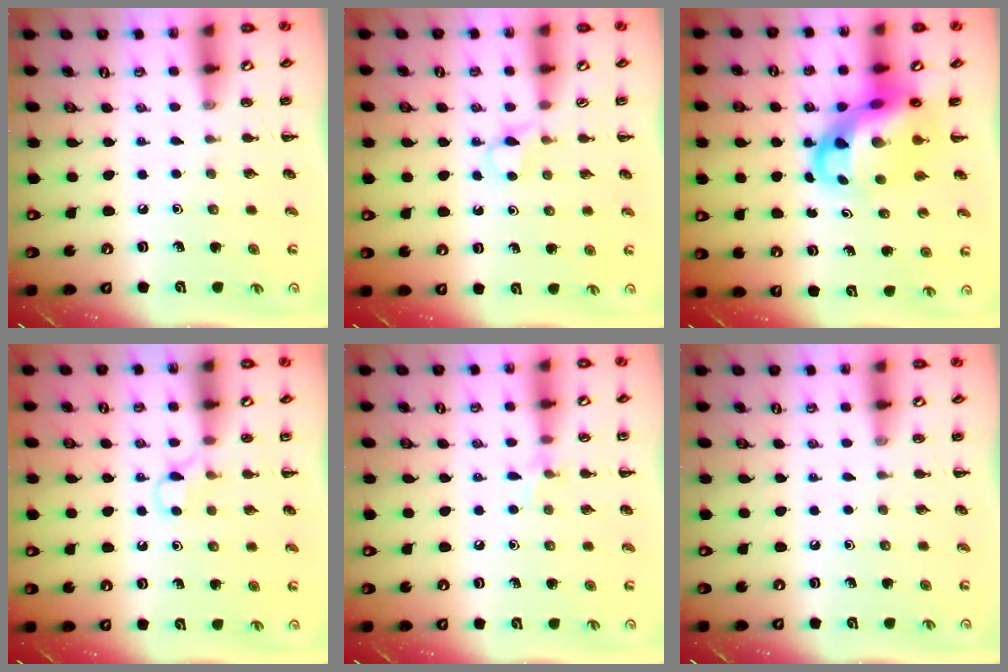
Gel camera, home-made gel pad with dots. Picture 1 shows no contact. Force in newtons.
{"total": 3.7, "press": 3.5, "slide": 1.3}
{"total": 8.7, "press": 8.3, "slide": 2.5}
{"total": 4.9, "press": 4.7, "slide": 1.5}
{"total": 5.4, "press": 5.0, "slide": 1.8}
{"total": 0.0}